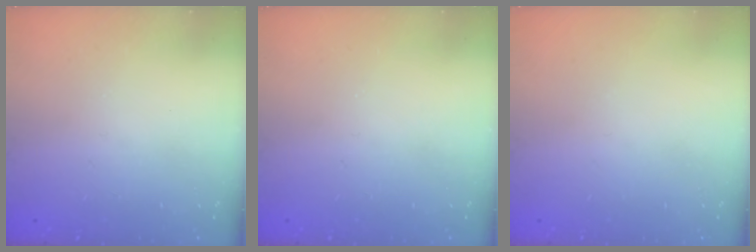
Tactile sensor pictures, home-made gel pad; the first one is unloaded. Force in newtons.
{"total": 0.0}
{"total": 0.0}